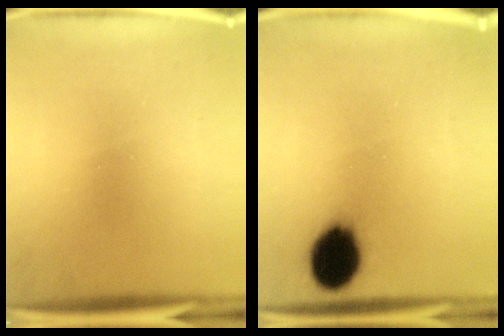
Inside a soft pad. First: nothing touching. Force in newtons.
{"total": 11.8}